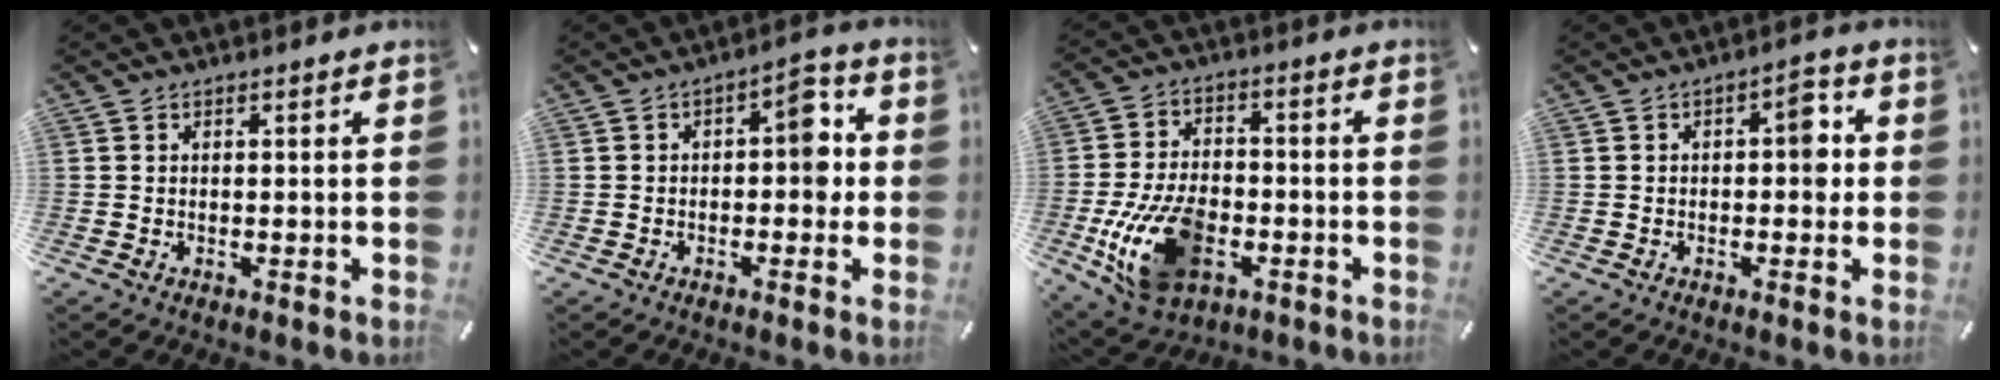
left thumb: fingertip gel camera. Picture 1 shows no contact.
{"total": 7.5, "force": [-0.1, 4.2, 6.3], "torque": [-0.070, 0.005, -0.014]}
{"total": 14.9, "force": [-4.2, 10.2, 10.1], "torque": [-0.198, 0.007, -0.073]}
{"total": 5.6, "force": [0.1, 3.1, 4.7], "torque": [-0.050, 0.002, -0.010]}